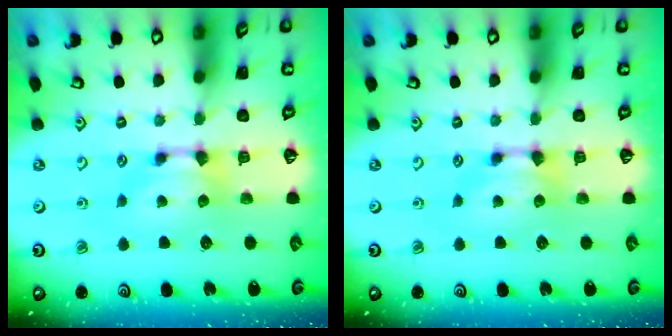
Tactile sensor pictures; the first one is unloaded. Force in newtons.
{"total": 0.0}